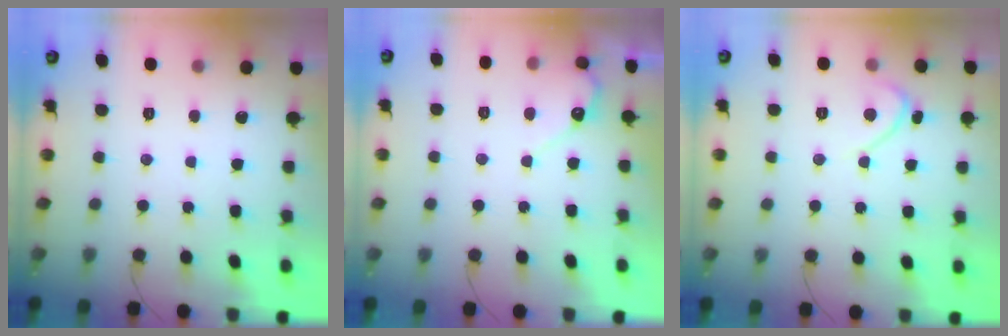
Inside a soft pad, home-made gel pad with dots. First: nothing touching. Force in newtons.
{"total": 6.5, "press": 6.5, "slide": 0.4}
{"total": 2.3, "press": 2.3, "slide": 0.1}